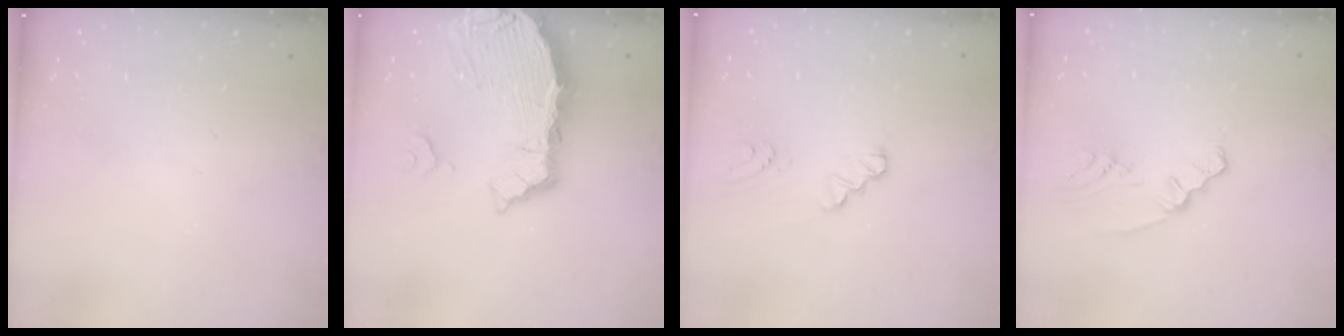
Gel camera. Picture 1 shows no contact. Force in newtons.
{"total": 9.1, "press": 9.0, "slide": 1.1}
{"total": 1.0, "press": 1.0, "slide": 0.2}
{"total": 2.1, "press": 1.7, "slide": 1.2}